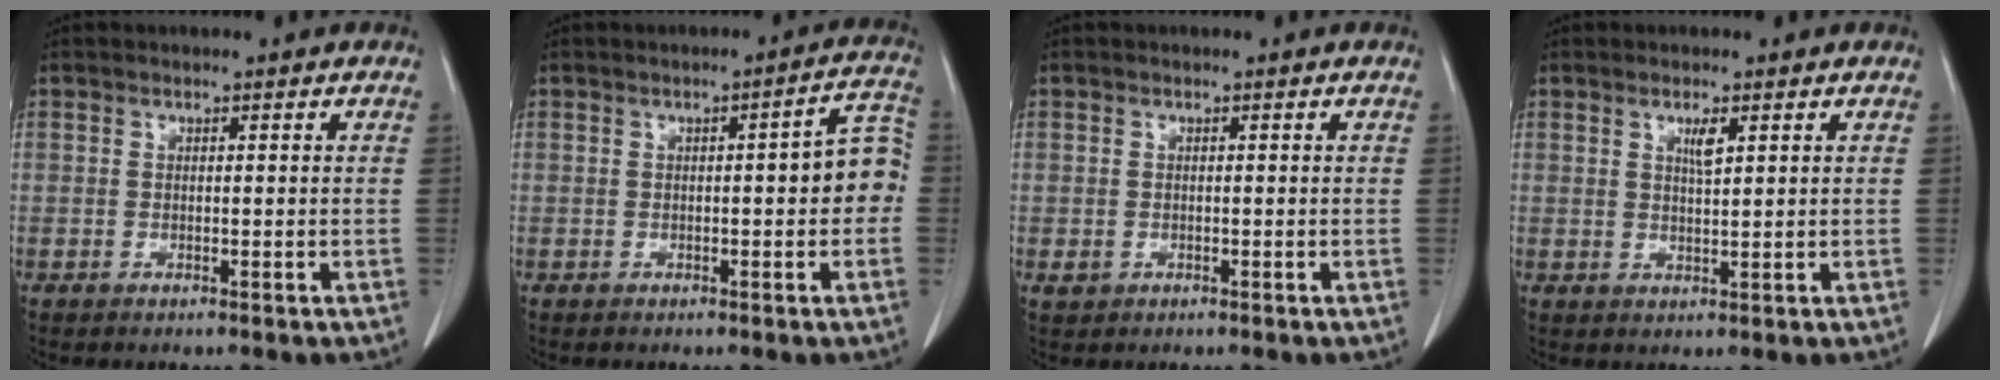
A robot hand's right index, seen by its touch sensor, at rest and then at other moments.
{"total": 6.0, "force": [-0.4, 1.3, 5.9], "torque": [-0.067, 0.025, -0.009]}
{"total": 1.1, "force": [-0.2, 1.1, 0.3], "torque": [-0.008, 0.003, 0.005]}
{"total": 2.2, "force": [1.1, 0.3, 1.9], "torque": [-0.038, -0.003, 0.021]}